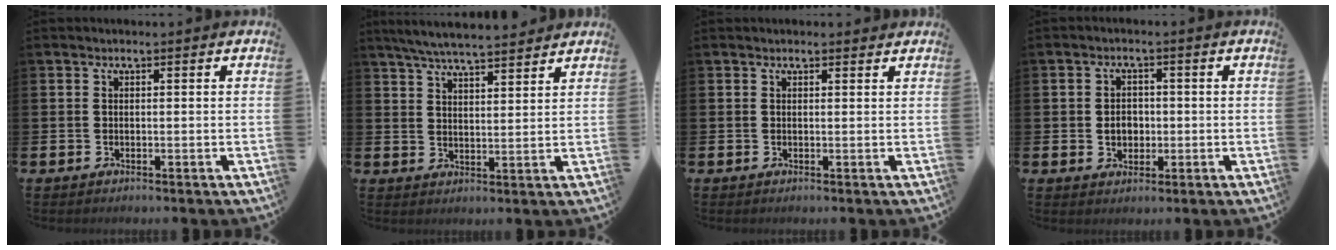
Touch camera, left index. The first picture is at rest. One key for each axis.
{"total": 5.9, "fx": 5.7, "fy": 0.4, "fz": 1.5, "tx": -0.055, "ty": -0.021, "tz": 0.104}
{"total": 0.7, "fx": 0.7, "fy": 0.1, "fz": 0.2, "tx": 0.005, "ty": -0.001, "tz": 0.011}
{"total": 2.8, "fx": -0.2, "fy": 2.4, "fz": 1.6, "tx": -0.012, "ty": -0.003, "tz": -0.012}